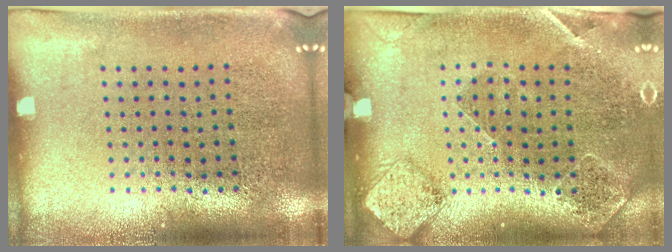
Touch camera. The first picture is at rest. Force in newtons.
{"total": 1.6, "press": 1.5, "slide": 0.3}